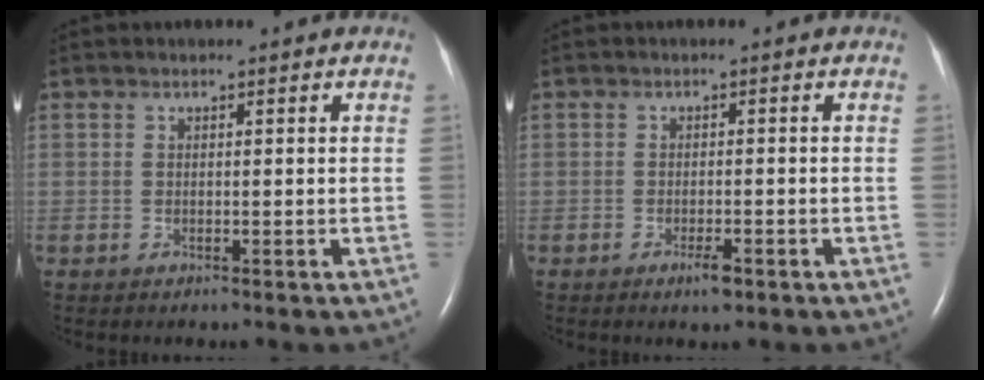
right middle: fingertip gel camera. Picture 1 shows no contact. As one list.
[{"total": 2.1, "force": [-1.3, 0.4, 1.6], "torque": [-0.029, -0.002, -0.019]}]